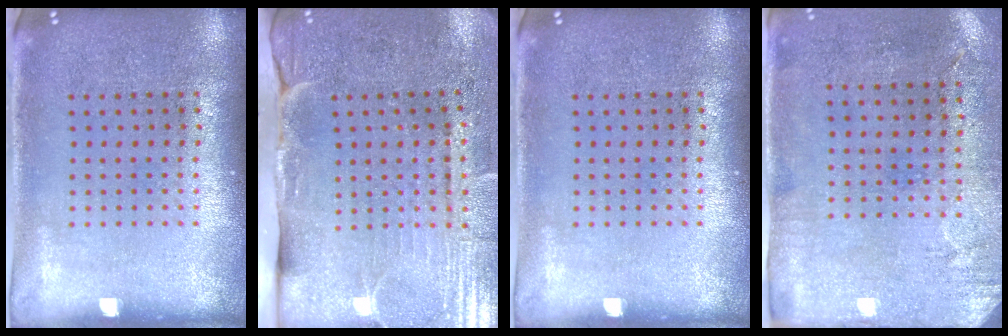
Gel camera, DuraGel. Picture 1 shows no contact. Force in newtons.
{"total": 4.4, "press": 3.8, "slide": 2.3}
{"total": 0.0}
{"total": 2.9, "press": 2.4, "slide": 1.7}